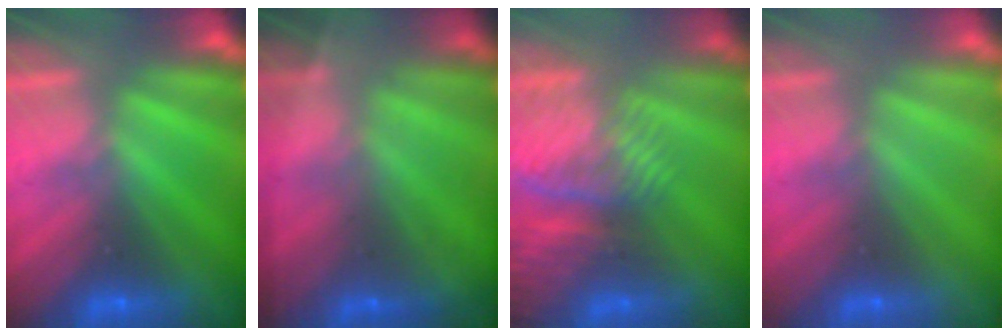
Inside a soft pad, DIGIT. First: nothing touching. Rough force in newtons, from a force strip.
{"total": 7.0}
{"total": 7.9}
{"total": 2.9}